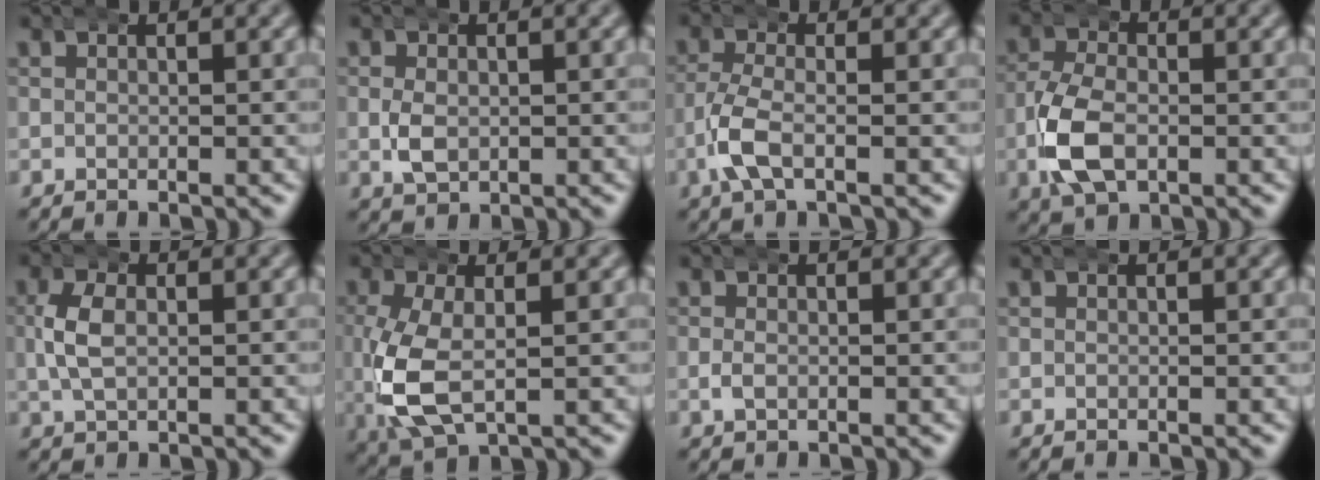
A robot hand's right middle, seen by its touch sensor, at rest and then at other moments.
{"total": 2.3, "force": [-0.2, 1.6, 1.6], "torque": [-0.043, -0.008, 0.006]}
{"total": 3.7, "force": [-1.2, 1.5, 3.1], "torque": [-0.078, -0.008, -0.020]}
{"total": 5.5, "force": [-1.2, 3.6, 4.0], "torque": [-0.104, -0.009, -0.017]}
{"total": 2.9, "force": [0.3, 1.7, 2.3], "torque": [-0.061, -0.001, 0.011]}
{"total": 6.7, "force": [-0.7, 4.2, 5.3], "torque": [-0.147, -0.021, 0.008]}
{"total": 0.9, "force": [-0.3, 0.6, 0.7], "torque": [-0.025, -0.006, 0.001]}
{"total": 0.0}